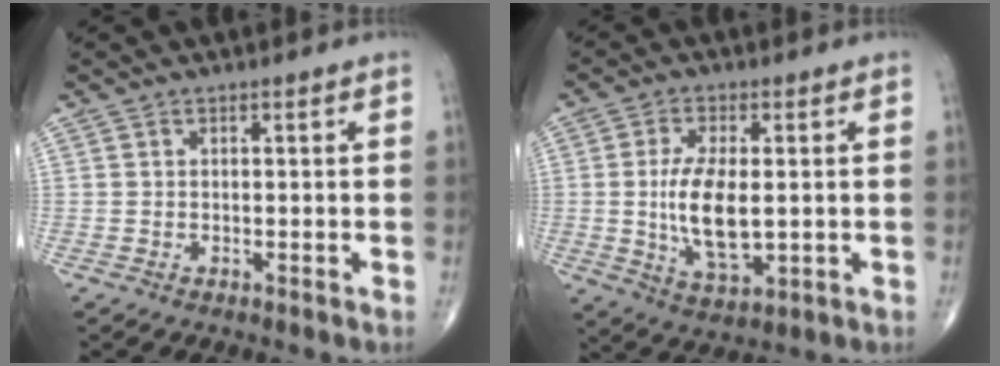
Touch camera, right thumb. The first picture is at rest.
{"total": 11.1, "force": [-0.2, 5.0, 9.9], "torque": [-0.182, -0.019, 0.003]}